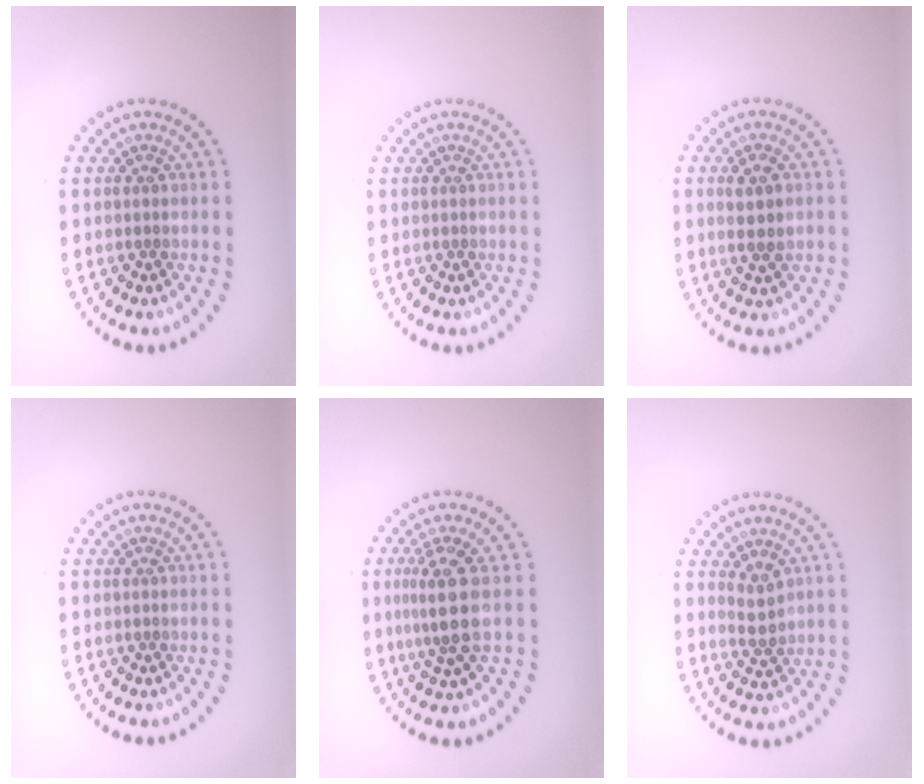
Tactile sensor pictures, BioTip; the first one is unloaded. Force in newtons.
{"total": 0.0}
{"total": 2.4, "press": 2.2, "slide": 0.8}
{"total": 0.0}
{"total": 3.6, "press": 2.7, "slide": 2.4}
{"total": 1.7, "press": 1.5, "slide": 0.8}